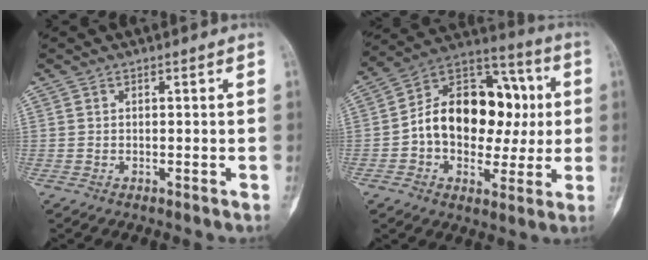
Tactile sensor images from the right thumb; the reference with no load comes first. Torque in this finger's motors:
{"motor_torque": [2.05, 2.16, 0.81, -0.68, 0.21]}